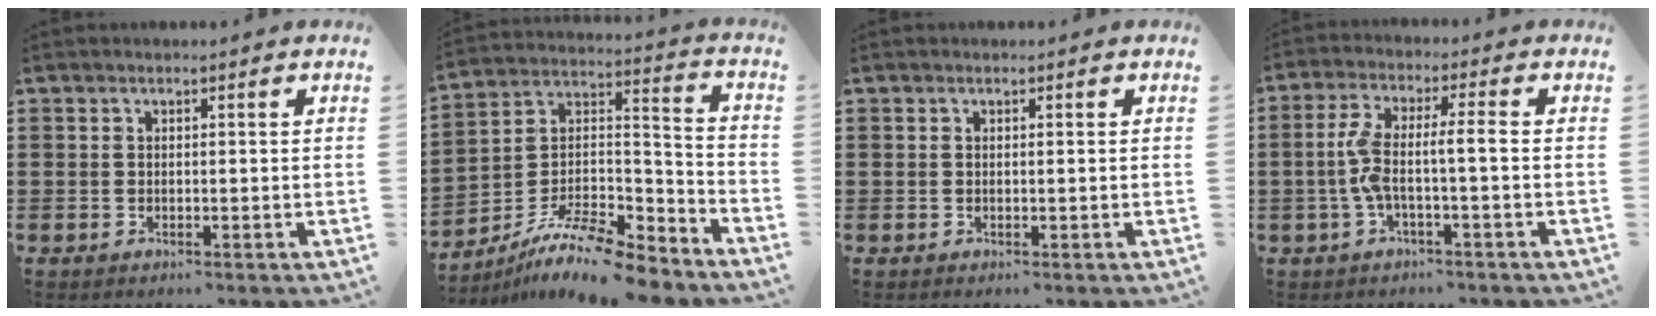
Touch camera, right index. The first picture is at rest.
{"total": 10.8, "force": [-9.4, 2.2, 4.7], "torque": [-0.090, 0.020, -0.190]}
{"total": 0.0}
{"total": 5.9, "force": [-1.0, 0.6, 5.7], "torque": [-0.126, -0.006, -0.028]}